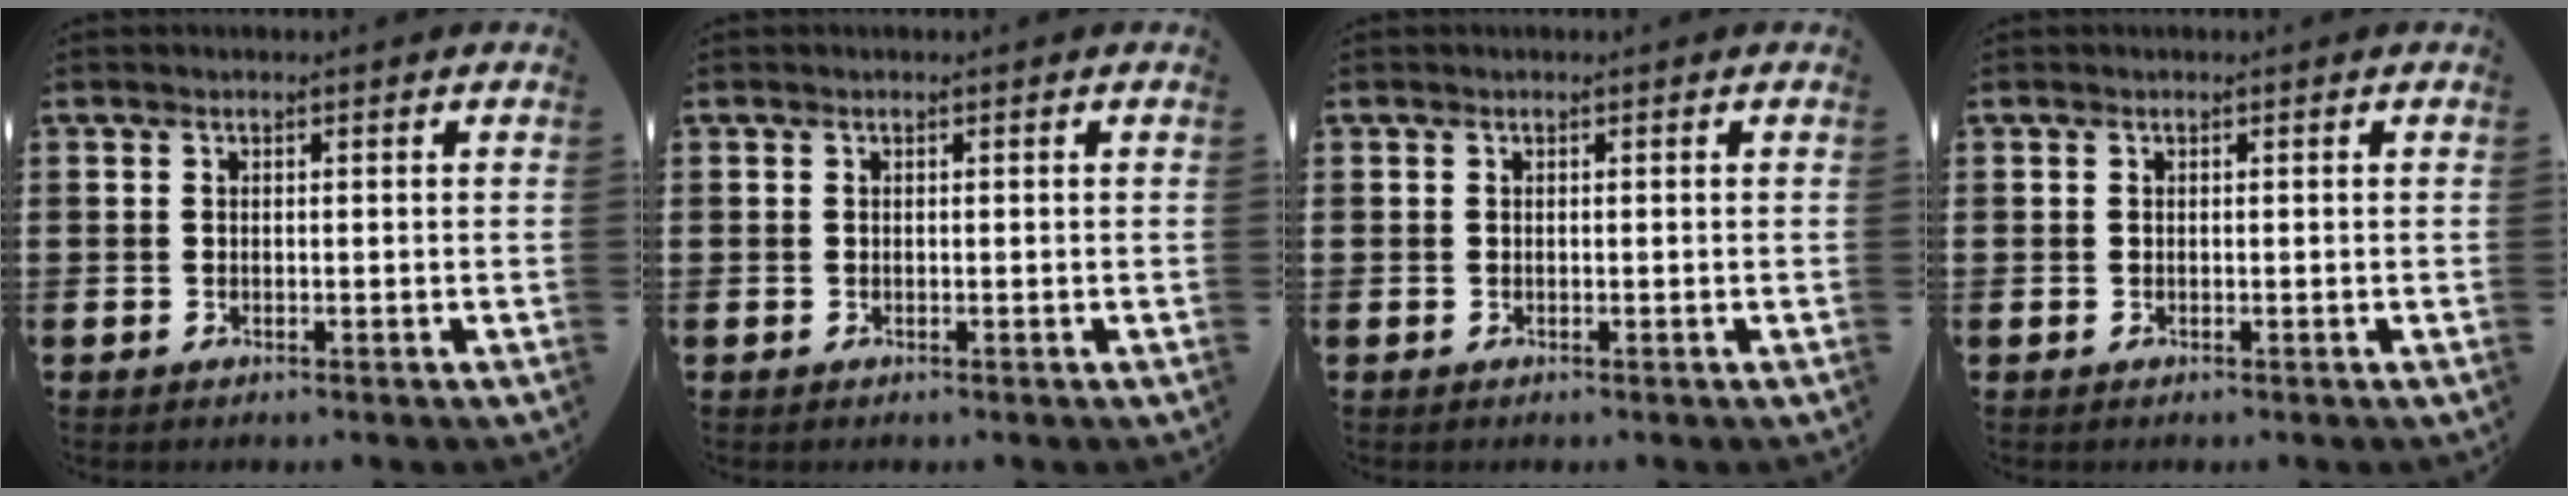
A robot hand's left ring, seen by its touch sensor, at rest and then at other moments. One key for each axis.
{"total": 0.0}
{"total": 0.0}
{"total": 0.0}